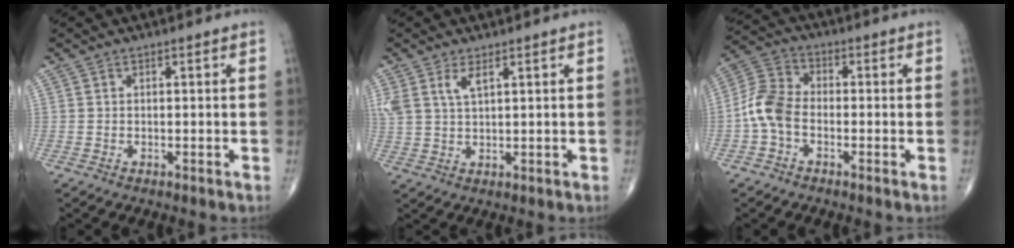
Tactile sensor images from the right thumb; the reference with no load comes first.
{"total": 4.5, "force": [2.3, 1.8, 3.5], "torque": [-0.079, -0.002, 0.054]}
{"total": 7.5, "force": [-2.0, 5.0, 5.3], "torque": [-0.104, 0.024, -0.054]}